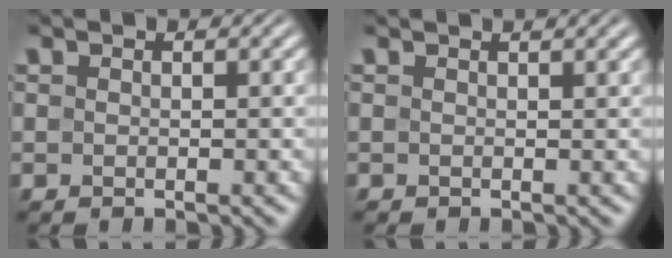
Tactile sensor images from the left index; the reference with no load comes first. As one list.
[{"total": 1.1, "force": [0.9, 0.2, 0.5], "torque": [-0.003, -0.001, 0.009]}]